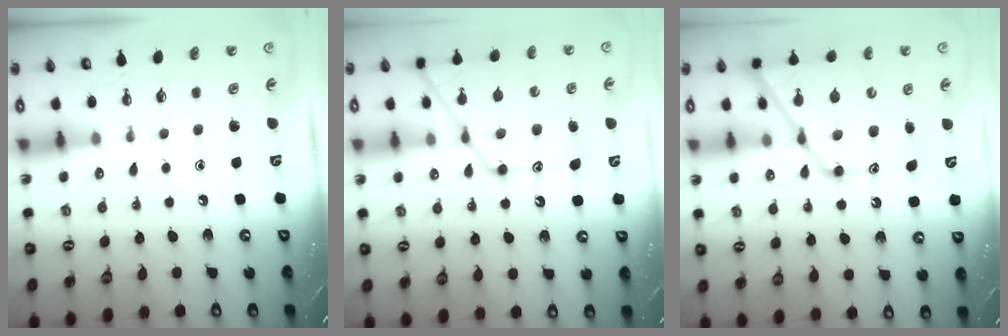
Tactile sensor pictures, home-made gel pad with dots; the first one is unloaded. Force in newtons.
{"total": 17.4, "press": 17.4, "slide": 1.6}
{"total": 19.0, "press": 18.9, "slide": 1.7}